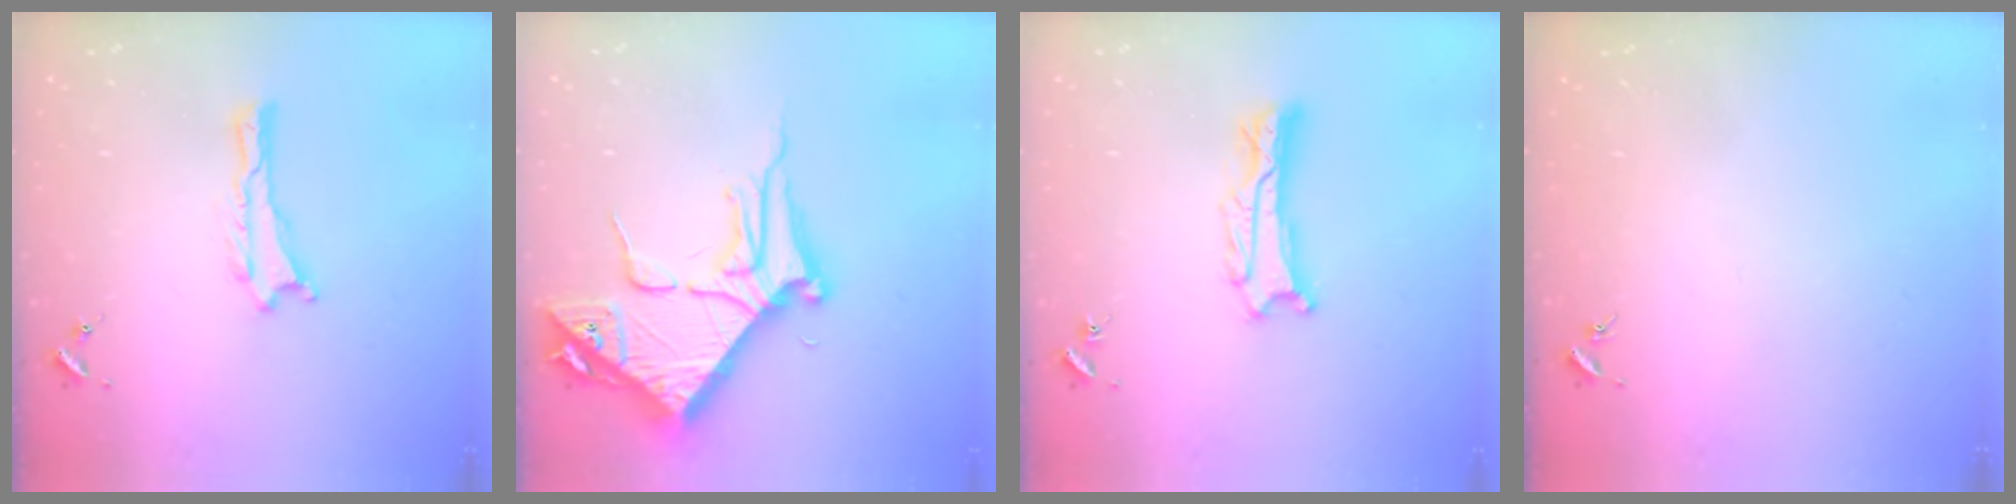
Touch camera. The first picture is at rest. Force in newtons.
{"total": 9.2, "press": 9.2, "slide": 1.1}
{"total": 2.2, "press": 2.2, "slide": 0.2}
{"total": 0.0}